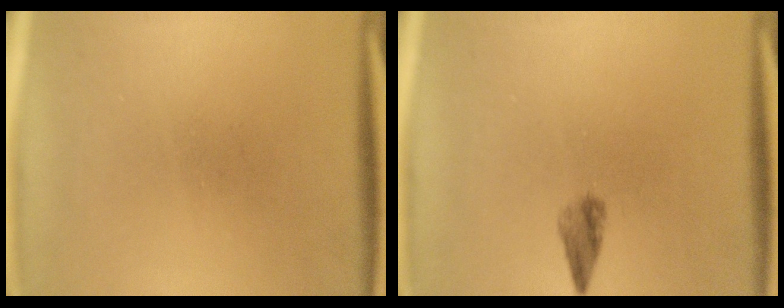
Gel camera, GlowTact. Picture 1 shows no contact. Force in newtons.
{"total": 2.0}